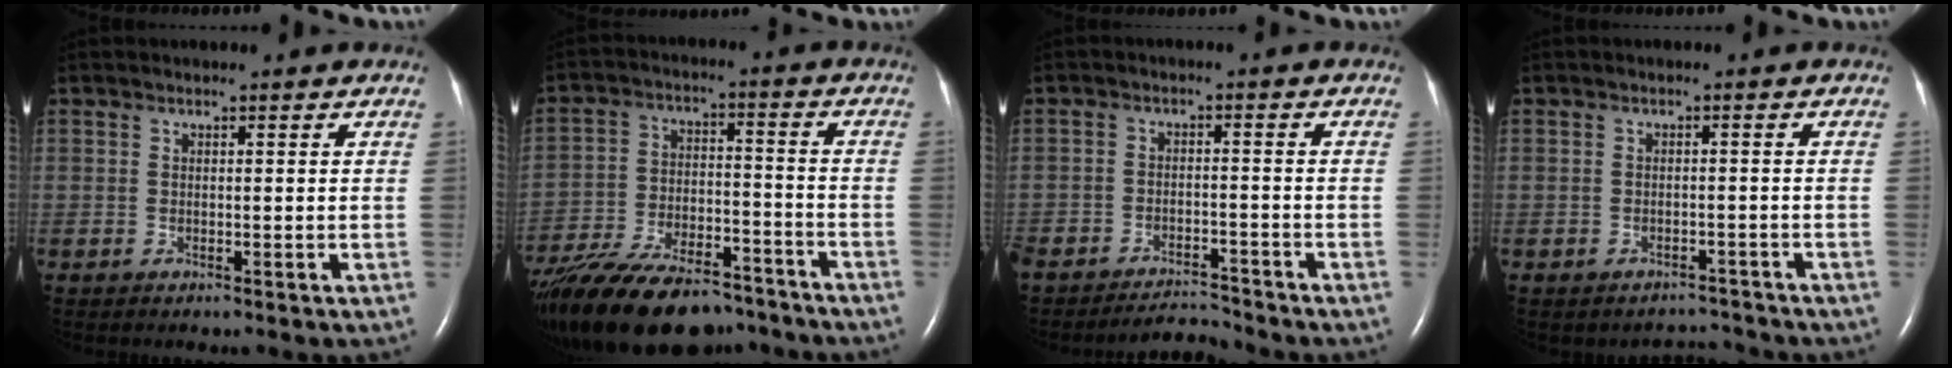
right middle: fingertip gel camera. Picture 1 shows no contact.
{"total": 23.1, "force": [-18.6, 7.6, 11.4], "torque": [-0.230, -0.028, -0.293]}
{"total": 4.7, "force": [-4.7, 0.3, 0.1], "torque": [-0.002, -0.006, -0.079]}
{"total": 2.2, "force": [-2.0, 0.8, -0.4], "torque": [0.002, 0.006, -0.024]}